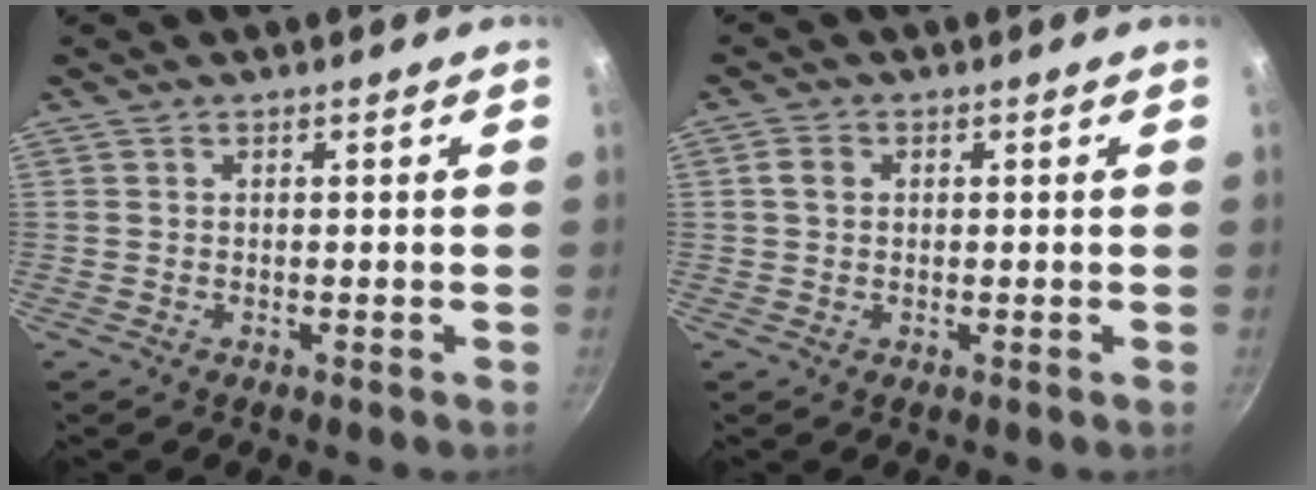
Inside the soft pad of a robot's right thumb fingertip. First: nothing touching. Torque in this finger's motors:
{"motor_torque": [0.38, 0.77, 0.34, -0.15, 0.01]}